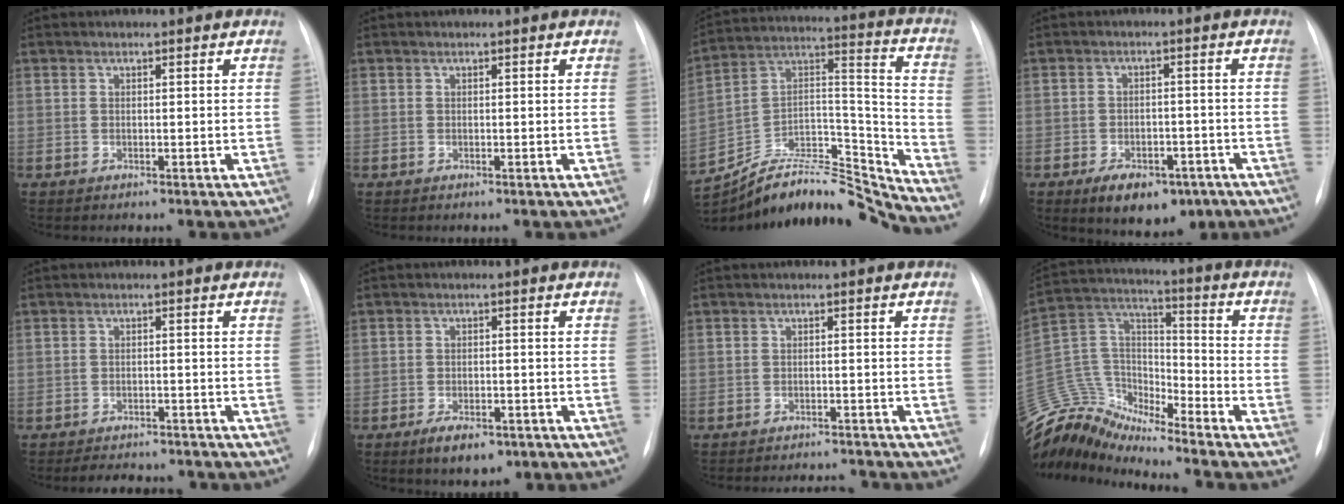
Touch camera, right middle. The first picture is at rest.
{"total": 0.0}
{"total": 22.6, "force": [-22.2, 1.6, 4.2], "torque": [-0.096, 0.053, -0.365]}
{"total": 9.5, "force": [-5.9, 5.1, 5.4], "torque": [-0.073, 0.004, -0.080]}
{"total": 6.8, "force": [-6.1, 2.2, 2.0], "torque": [-0.027, 0.000, -0.076]}
{"total": 5.5, "force": [-3.4, 2.5, 3.4], "torque": [-0.057, -0.002, -0.047]}
{"total": 5.6, "force": [-5.4, 1.0, 0.7], "torque": [-0.007, 0.001, -0.069]}
{"total": 14.5, "force": [-14.3, 1.6, 1.9], "torque": [-0.043, 0.064, -0.275]}